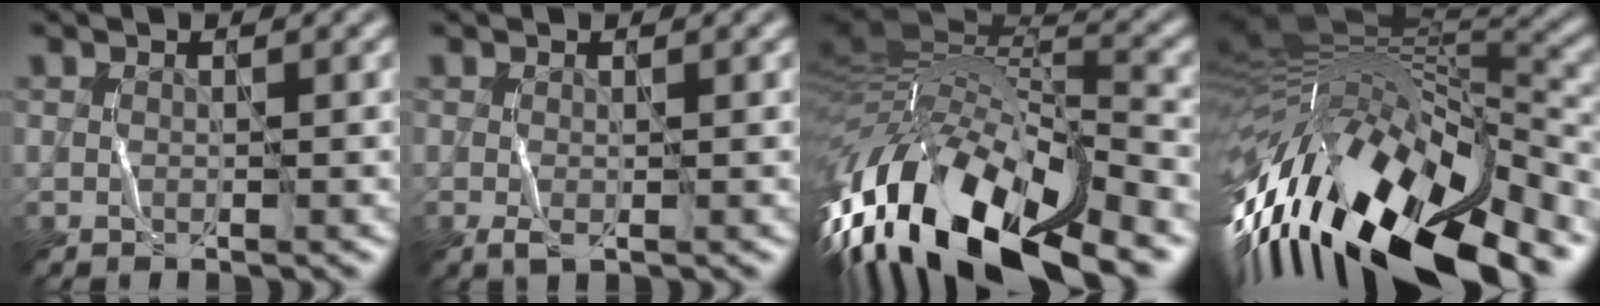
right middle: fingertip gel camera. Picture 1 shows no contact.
{"total": 0.7, "force": [-0.4, 0.1, 0.5], "torque": [-0.013, -0.001, -0.001]}
{"total": 16.2, "force": [-7.5, 6.5, 12.9], "torque": [-0.268, 0.011, -0.127]}
{"total": 16.6, "force": [-6.6, 6.1, 14.0], "torque": [-0.272, 0.000, -0.104]}